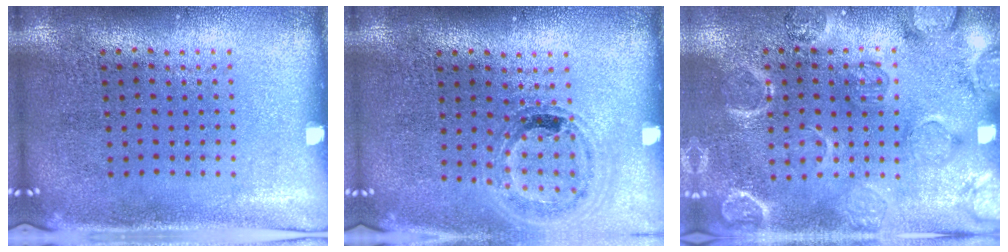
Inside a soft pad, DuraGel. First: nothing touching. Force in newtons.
{"total": 0.9, "press": 0.9, "slide": 0.1}
{"total": 2.4, "press": 2.2, "slide": 0.8}